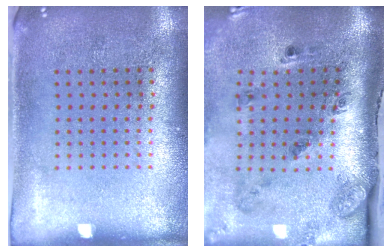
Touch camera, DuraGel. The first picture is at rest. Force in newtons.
{"total": 2.5, "press": 1.7, "slide": 1.8}